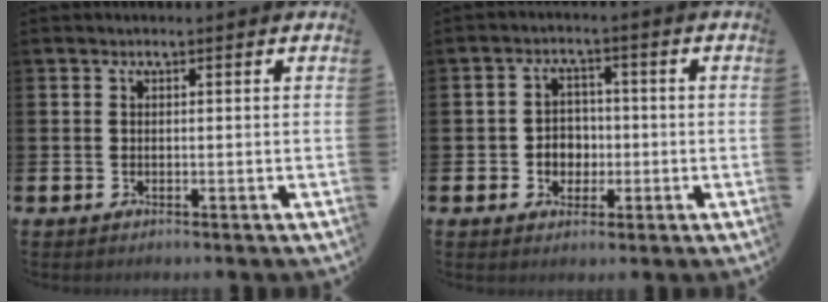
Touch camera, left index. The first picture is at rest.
{"total": 3.4, "force": [-0.6, 3.1, 1.2], "torque": [-0.020, -0.002, -0.020]}